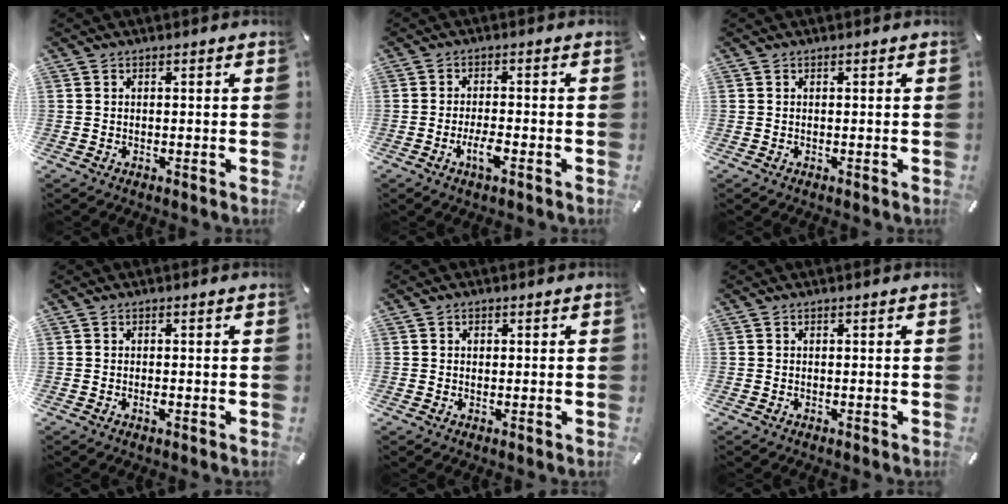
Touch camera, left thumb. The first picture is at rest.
{"total": 4.6, "force": [-2.1, 1.4, 3.9], "torque": [-0.074, 0.004, -0.038]}
{"total": 0.0}
{"total": 1.1, "force": [-0.4, 0.4, 1.0], "torque": [-0.018, -0.003, -0.007]}
{"total": 1.0, "force": [0.2, 0.9, 0.4], "torque": [-0.001, 0.002, 0.001]}
{"total": 0.0}